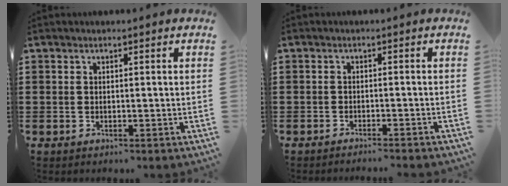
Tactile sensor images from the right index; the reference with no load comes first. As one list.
[{"total": 1.7, "force": [-1.7, -0.5, 0.1], "torque": [-0.003, 0.001, -0.033]}]